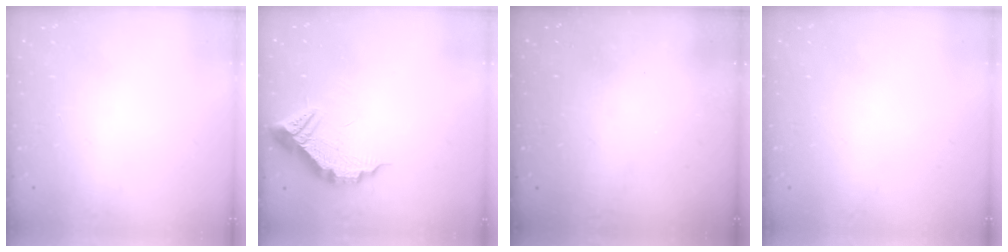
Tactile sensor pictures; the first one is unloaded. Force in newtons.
{"total": 11.0, "press": 11.0, "slide": 0.9}
{"total": 3.3, "press": 3.3, "slide": 0.1}
{"total": 0.0}